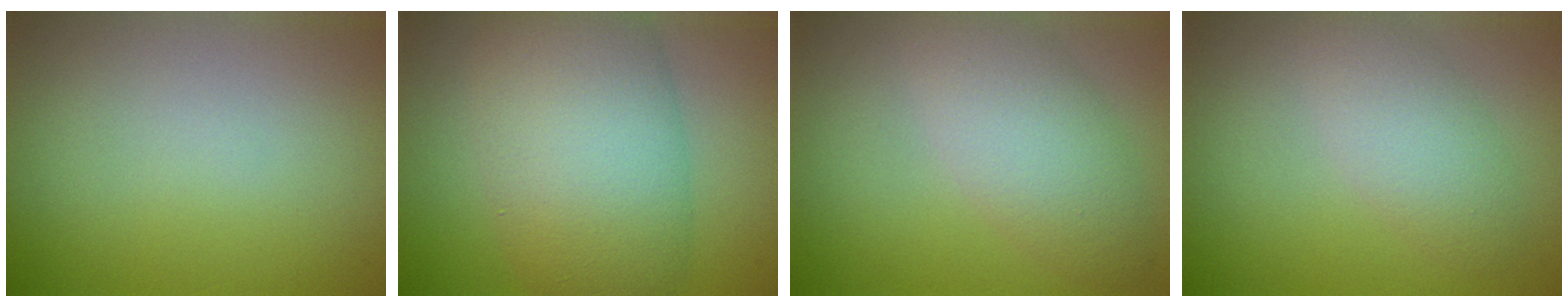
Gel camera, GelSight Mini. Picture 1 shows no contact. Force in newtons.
{"total": 10.1, "press": 10.1, "slide": 0.2}
{"total": 4.8, "press": 4.8, "slide": 0.2}
{"total": 3.4, "press": 3.4, "slide": 0.0}